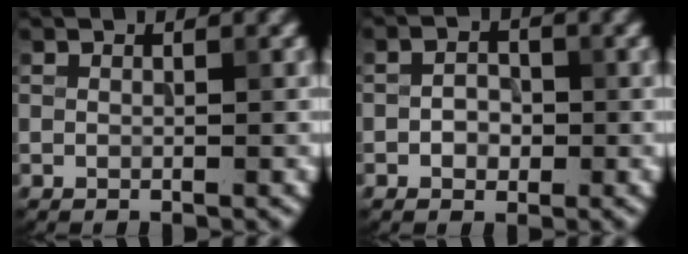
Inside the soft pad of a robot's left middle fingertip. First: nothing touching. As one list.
[{"total": 1.9, "force": [-0.5, 1.4, 1.1], "torque": [-0.017, 0.003, -0.013]}]